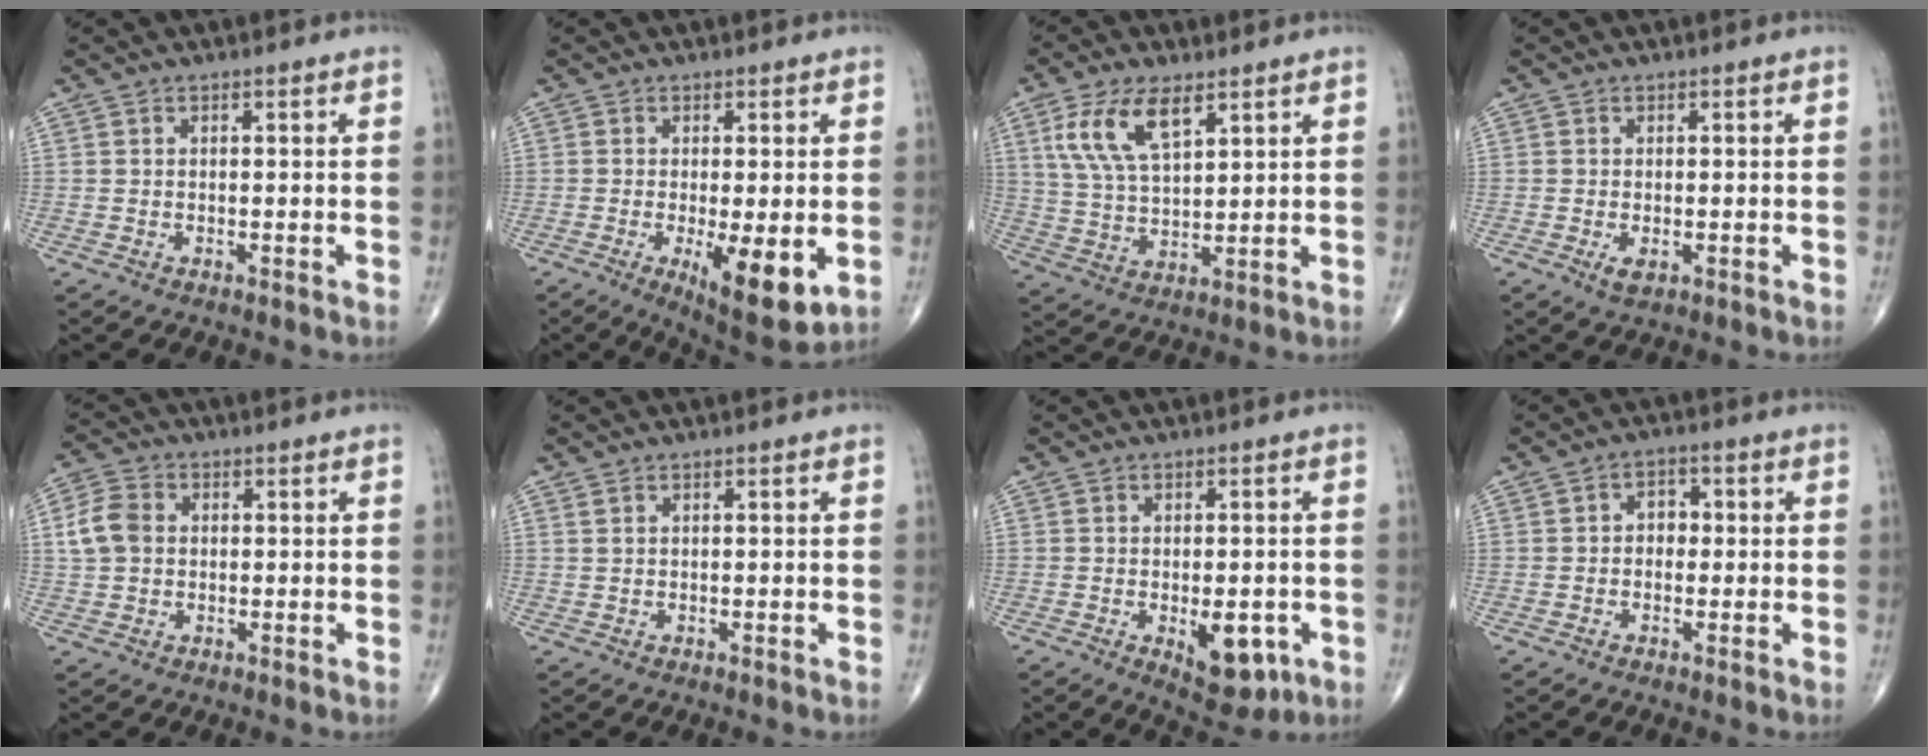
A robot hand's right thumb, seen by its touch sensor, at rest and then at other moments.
{"total": 10.5, "force": [-2.6, 3.2, 9.7], "torque": [-0.143, -0.027, -0.033]}
{"total": 11.2, "force": [5.5, 5.0, 8.4], "torque": [-0.159, -0.017, 0.112]}
{"total": 2.0, "force": [-0.7, 1.0, 1.7], "torque": [-0.031, -0.004, -0.011]}
{"total": 6.2, "force": [0.6, 4.9, 3.8], "torque": [-0.074, 0.011, 0.008]}
{"total": 0.7, "force": [0.5, 0.3, 0.4], "torque": [-0.007, 0.005, 0.012]}
{"total": 8.6, "force": [-2.6, 4.2, 7.0], "torque": [-0.072, -0.005, -0.023]}
{"total": 3.3, "force": [0.0, 2.6, 2.1], "torque": [-0.016, 0.013, -0.007]}